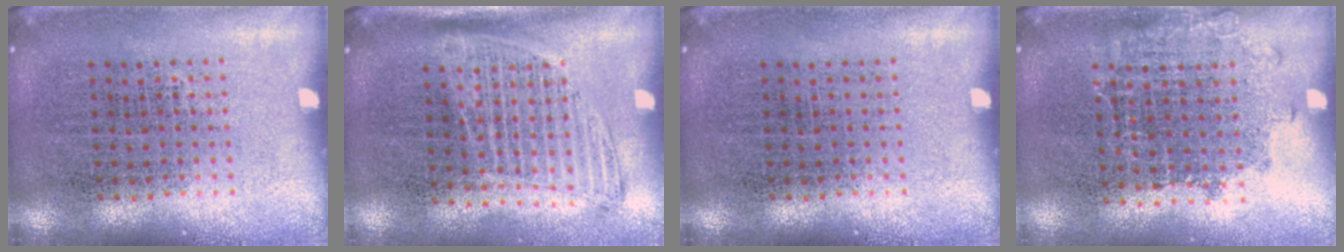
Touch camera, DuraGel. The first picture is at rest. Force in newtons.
{"total": 1.3, "press": 1.1, "slide": 0.7}
{"total": 0.0}
{"total": 1.1, "press": 0.9, "slide": 0.6}